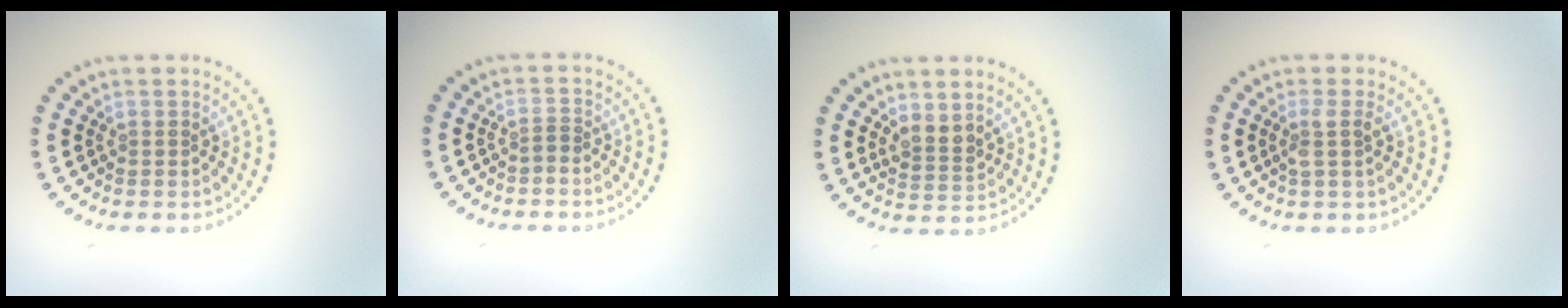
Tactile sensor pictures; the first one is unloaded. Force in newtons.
{"total": 0.6, "press": 0.2, "slide": 0.5}
{"total": 2.0, "press": 1.7, "slide": 1.1}
{"total": 1.6, "press": 1.3, "slide": 0.9}